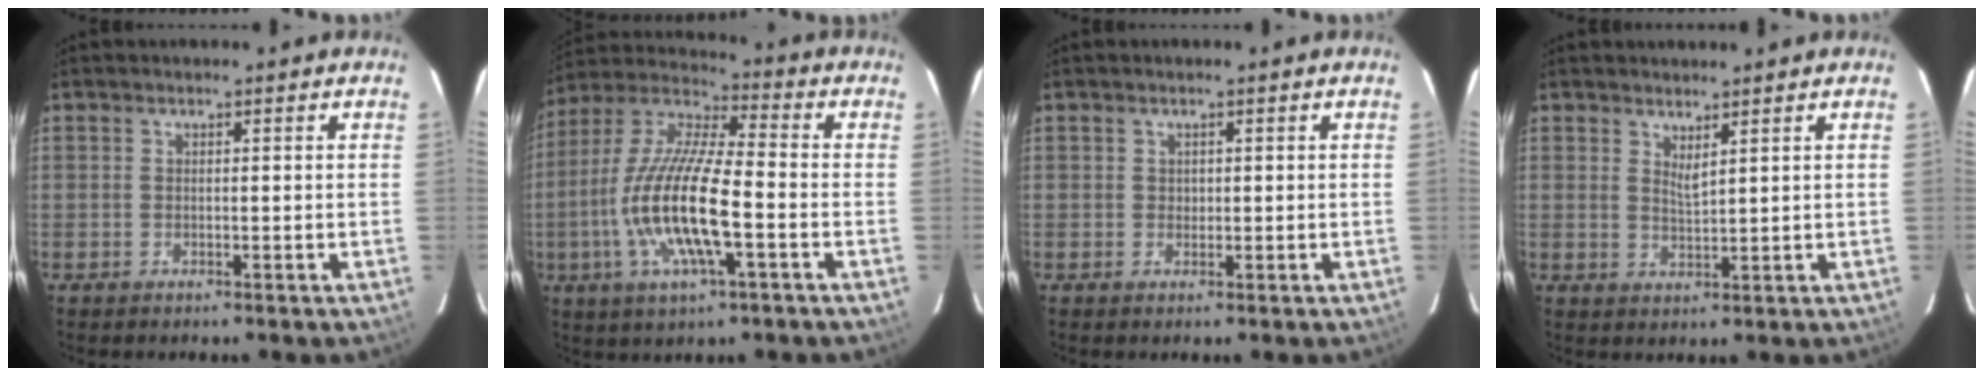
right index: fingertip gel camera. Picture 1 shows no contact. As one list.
[{"total": 17.5, "force": [-4.4, 4.2, 16.4], "torque": [-0.331, -0.010, -0.091]}, {"total": 0.9, "force": [0.2, 0.9, 0.1], "torque": [0.003, 0.003, 0.003]}, {"total": 2.4, "force": [1.8, 0.3, 1.6], "torque": [-0.027, -0.004, 0.030]}]